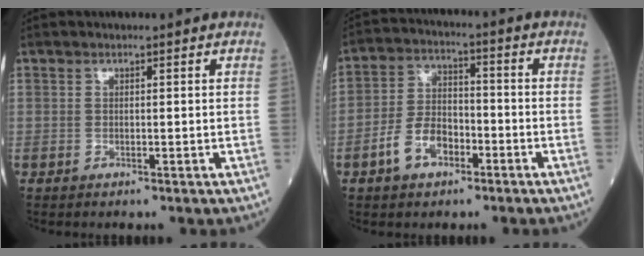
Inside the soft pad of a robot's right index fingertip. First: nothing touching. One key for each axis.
{"total": 7.4, "fx": -3.6, "fy": 4.3, "fz": 4.9, "tx": -0.106, "ty": 0.014, "tz": -0.069}